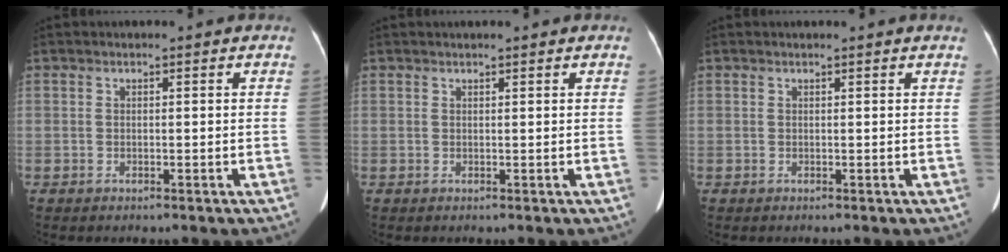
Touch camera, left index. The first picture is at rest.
{"total": 1.6, "force": [1.3, 0.2, 0.9], "torque": [-0.010, 0.014, 0.018]}
{"total": 1.0, "force": [0.9, -0.1, 0.3], "torque": [-0.011, 0.002, 0.013]}